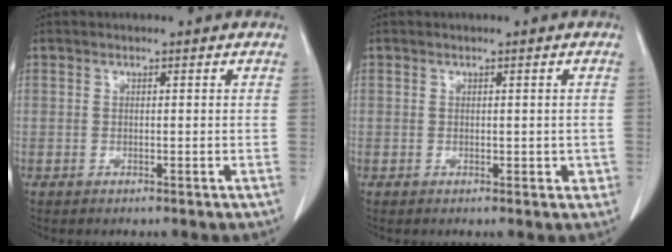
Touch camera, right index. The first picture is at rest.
{"total": 1.6, "force": [-0.1, 1.1, 1.1], "torque": [-0.007, 0.001, 0.002]}